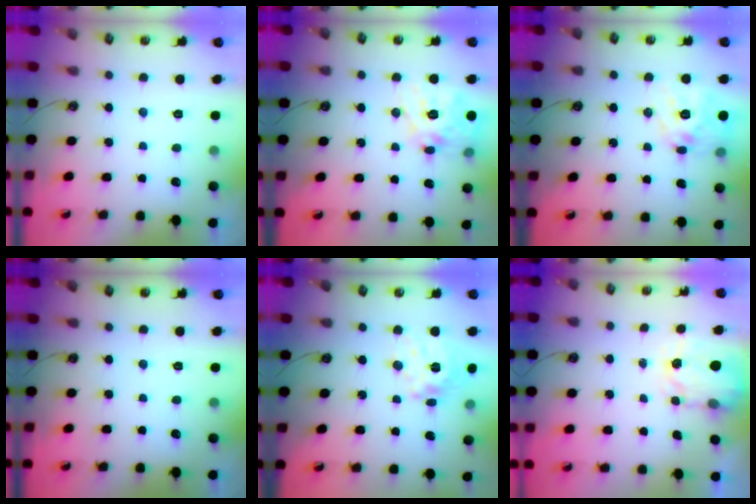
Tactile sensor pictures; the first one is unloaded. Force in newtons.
{"total": 17.3, "press": 17.1, "slide": 2.5}
{"total": 15.4, "press": 15.3, "slide": 1.4}
{"total": 0.0}
{"total": 13.9, "press": 13.9, "slide": 1.4}
{"total": 3.5, "press": 3.5, "slide": 0.4}